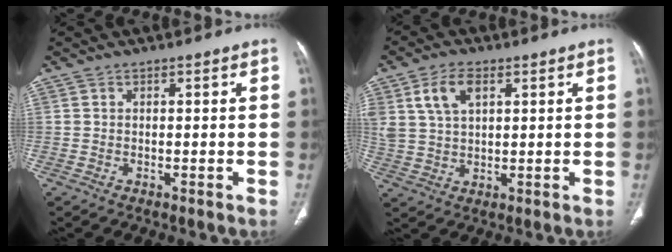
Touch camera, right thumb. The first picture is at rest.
{"total": 7.4, "force": [3.2, 4.2, 5.1], "torque": [-0.099, -0.004, 0.067]}